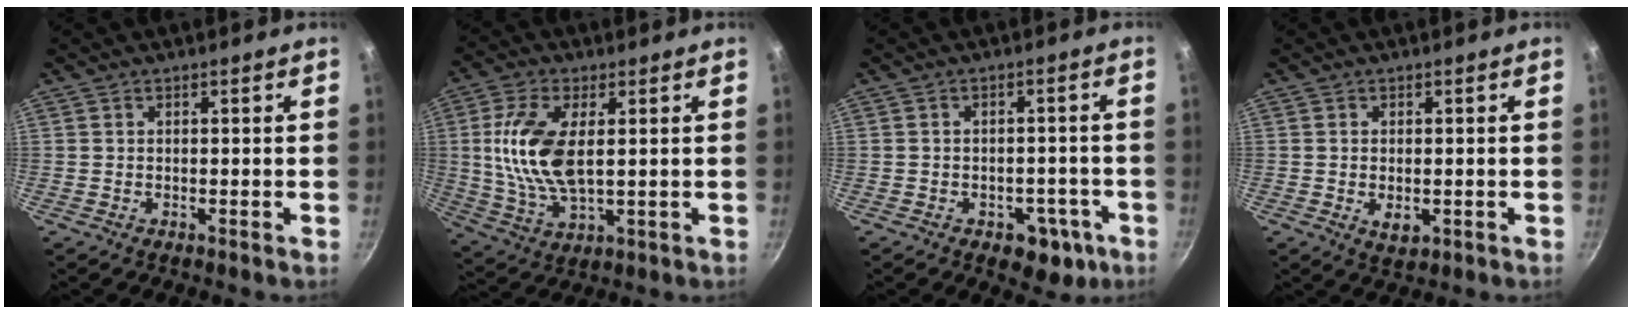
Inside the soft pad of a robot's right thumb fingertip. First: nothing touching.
{"total": 13.1, "force": [2.0, 6.3, 11.3], "torque": [-0.224, -0.004, 0.040]}
{"total": 7.4, "force": [-3.2, 5.0, 4.3], "torque": [-0.018, 0.028, -0.025]}
{"total": 3.4, "force": [-0.6, 2.1, 2.6], "torque": [-0.042, -0.009, -0.006]}